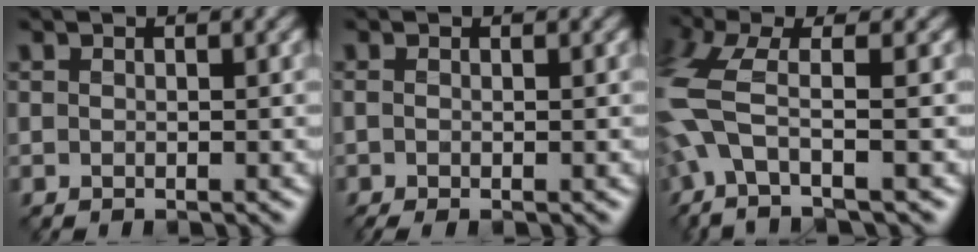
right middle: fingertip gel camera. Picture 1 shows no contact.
{"total": 1.4, "force": [-0.6, 0.5, 1.1], "torque": [-0.030, -0.002, -0.011]}
{"total": 7.4, "force": [-1.3, 3.0, 6.6], "torque": [-0.171, 0.008, -0.030]}